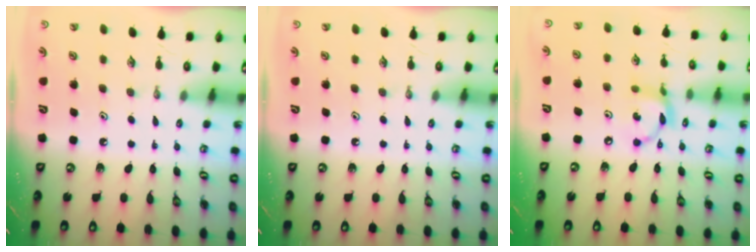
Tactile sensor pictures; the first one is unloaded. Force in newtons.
{"total": 0.0}
{"total": 9.9, "press": 9.8, "slide": 0.6}